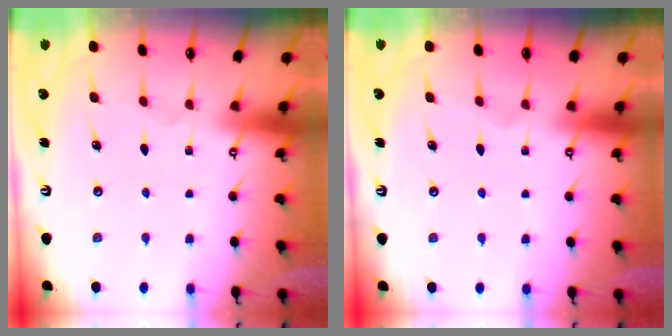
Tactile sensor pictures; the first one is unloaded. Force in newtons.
{"total": 0.0}